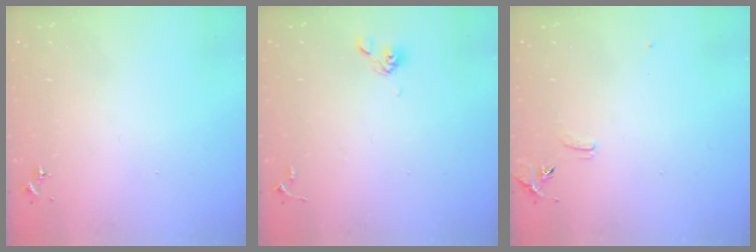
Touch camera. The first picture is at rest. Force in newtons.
{"total": 6.3, "press": 6.0, "slide": 2.1}
{"total": 6.9, "press": 6.9, "slide": 0.6}